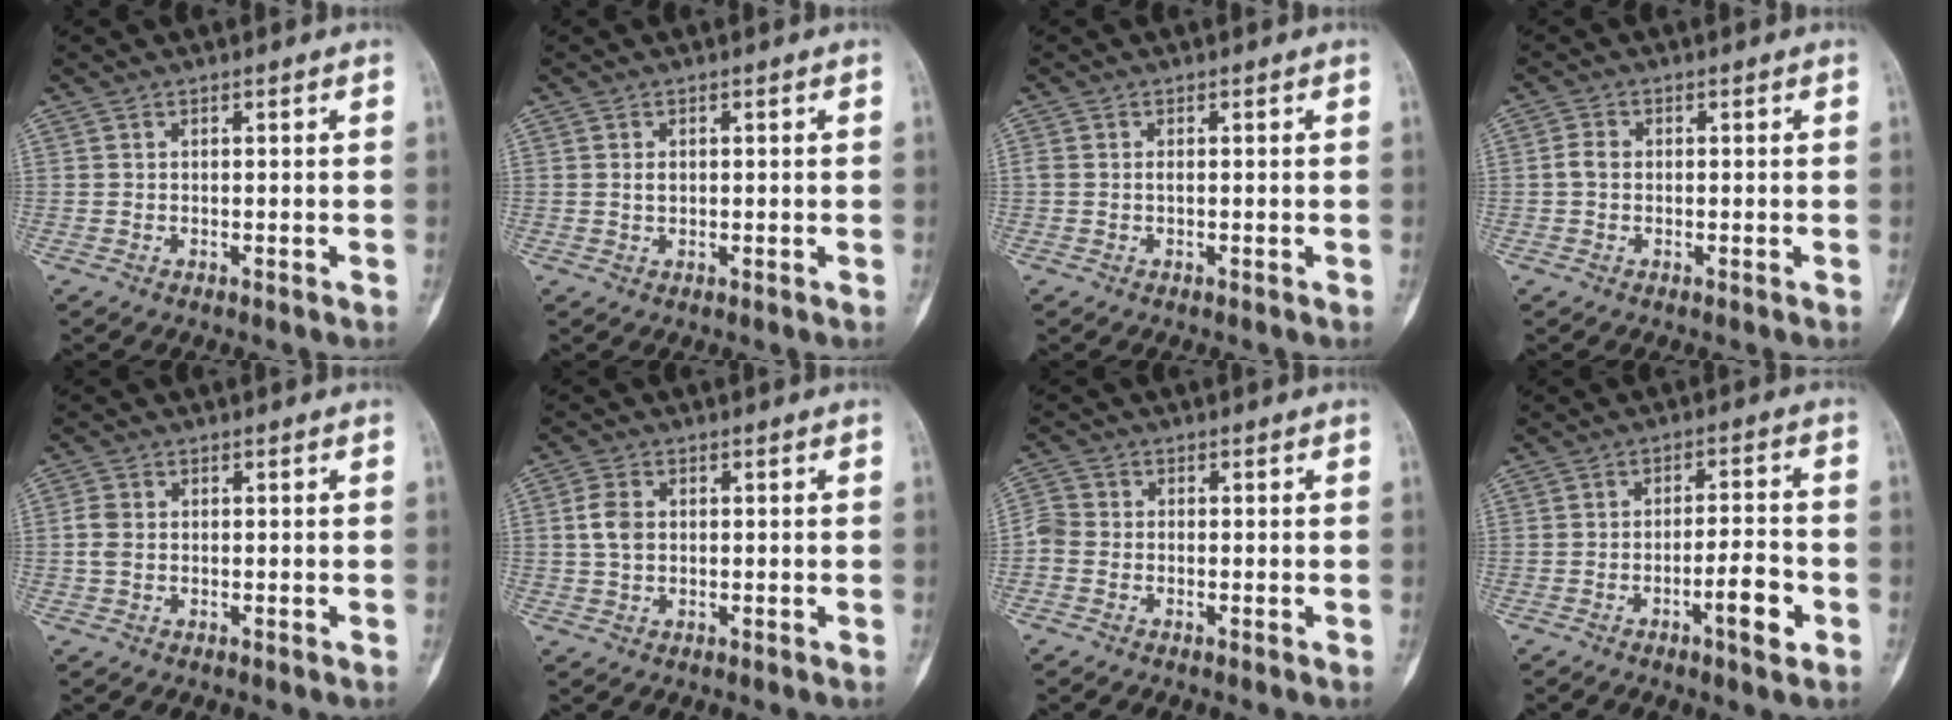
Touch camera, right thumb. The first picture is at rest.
{"total": 1.3, "force": [0.2, 0.9, 0.9], "torque": [-0.014, 0.000, 0.005]}
{"total": 0.8, "force": [-0.1, 0.4, 0.7], "torque": [-0.019, 0.001, -0.001]}
{"total": 2.2, "force": [-0.1, 1.7, 1.4], "torque": [-0.027, 0.005, -0.006]}
{"total": 2.4, "force": [-0.1, 1.8, 1.6], "torque": [-0.040, 0.004, -0.005]}
{"total": 3.9, "force": [0.4, 2.7, 2.8], "torque": [-0.056, 0.004, 0.006]}
{"total": 3.5, "force": [-1.1, 2.7, 1.9], "torque": [-0.043, 0.006, -0.035]}
{"total": 6.9, "force": [-2.9, 1.5, 6.1], "torque": [-0.093, 0.016, -0.046]}